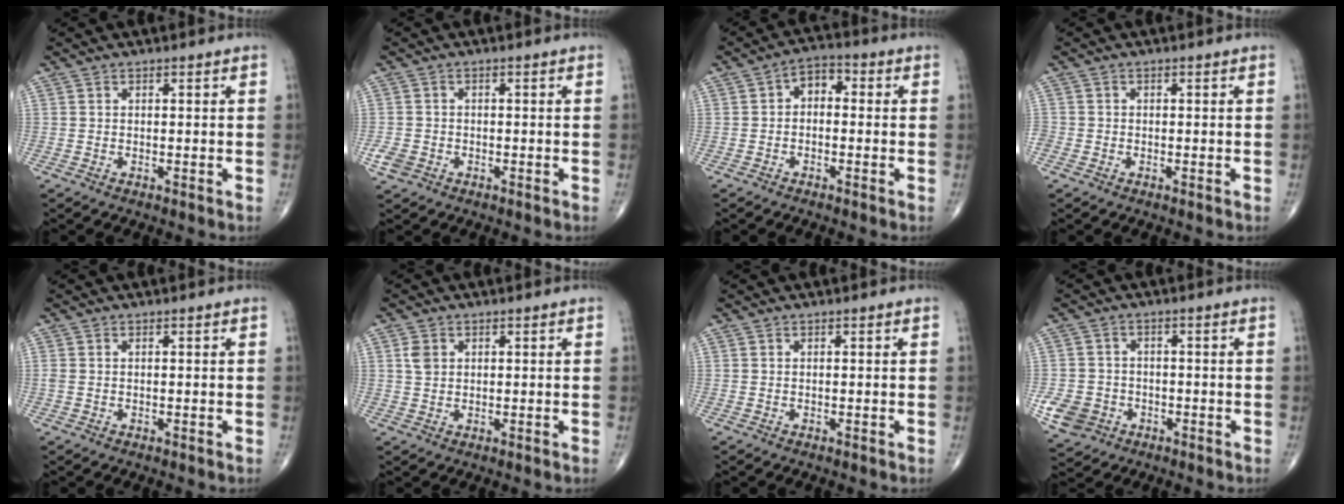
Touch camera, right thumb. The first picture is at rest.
{"total": 3.0, "force": [-1.3, 2.4, 1.3], "torque": [-0.023, 0.007, -0.023]}
{"total": 4.4, "force": [-0.1, 3.0, 3.2], "torque": [-0.027, 0.020, -0.018]}
{"total": 1.7, "force": [-0.7, 1.4, 0.6], "torque": [-0.007, 0.004, -0.018]}
{"total": 0.8, "force": [0.1, 0.6, 0.6], "torque": [-0.022, 0.007, 0.005]}
{"total": 2.6, "force": [0.8, 2.1, 1.4], "torque": [-0.021, 0.000, 0.018]}
{"total": 0.0}
{"total": 6.6, "force": [-2.4, 5.7, 2.2], "torque": [-0.035, 0.012, -0.037]}